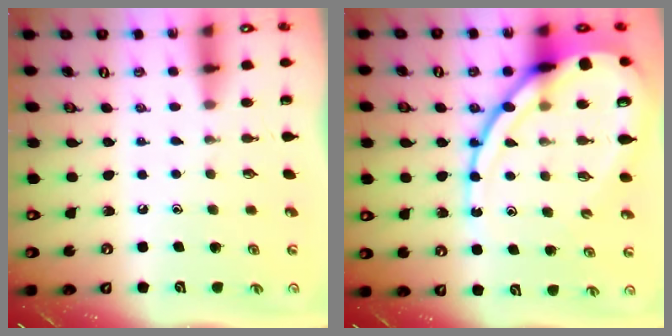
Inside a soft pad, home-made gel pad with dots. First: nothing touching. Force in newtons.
{"total": 20.3, "press": 20.2, "slide": 2.2}